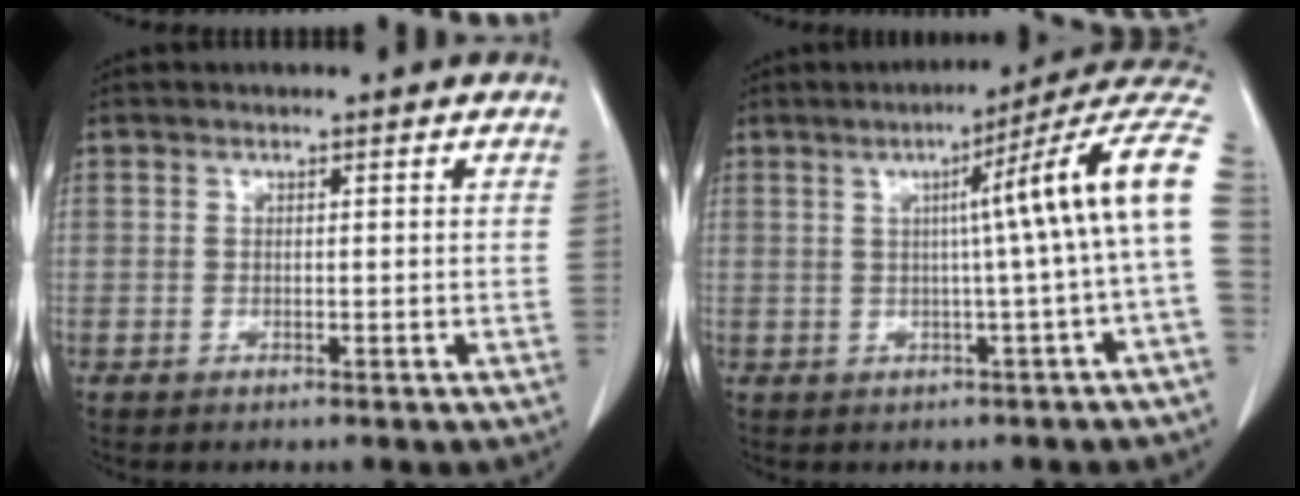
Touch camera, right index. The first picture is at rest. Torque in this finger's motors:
{"motor_torque": [0.97, -0.17, 0.53, 0.13]}